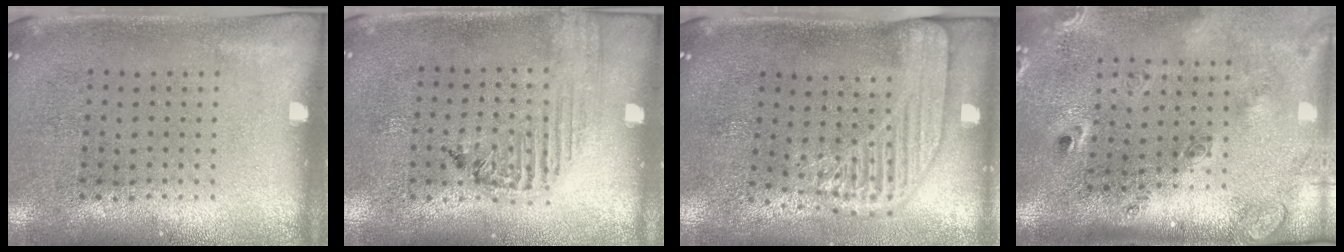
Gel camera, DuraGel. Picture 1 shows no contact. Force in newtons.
{"total": 1.5, "press": 1.5, "slide": 0.3}
{"total": 2.2, "press": 1.8, "slide": 1.3}
{"total": 2.9, "press": 2.0, "slide": 2.1}